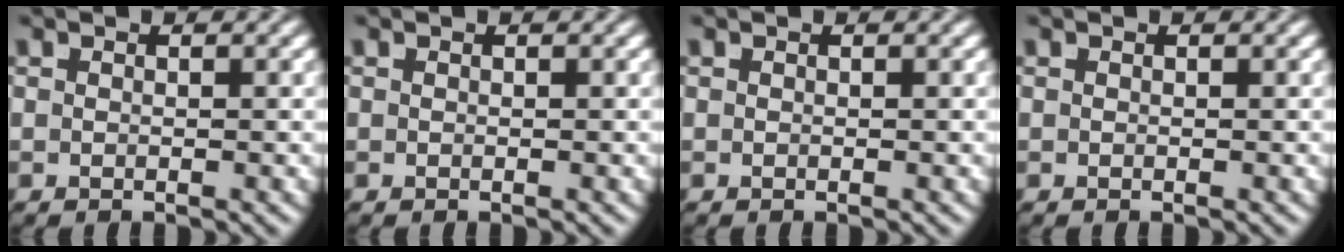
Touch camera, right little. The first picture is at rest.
{"total": 0.0}
{"total": 0.0}
{"total": 0.0}